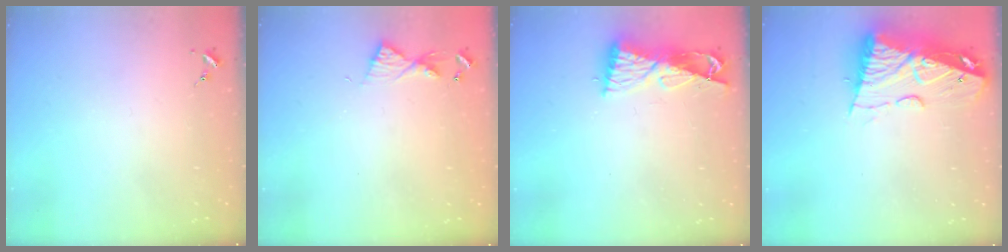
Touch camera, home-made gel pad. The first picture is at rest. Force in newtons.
{"total": 6.7, "press": 6.6, "slide": 0.6}
{"total": 9.3, "press": 9.2, "slide": 1.0}
{"total": 14.0, "press": 13.9, "slide": 1.3}